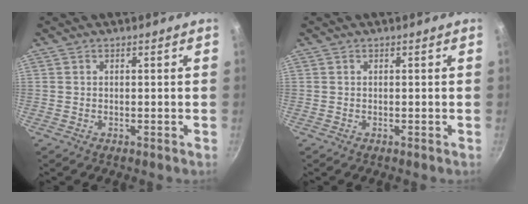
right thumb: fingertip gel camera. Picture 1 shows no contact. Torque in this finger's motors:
{"motor_torque": [-0.25, -0.04, 0.06, -0.01, 0.00]}